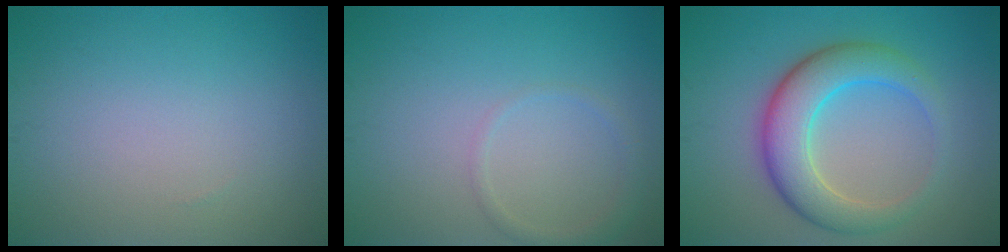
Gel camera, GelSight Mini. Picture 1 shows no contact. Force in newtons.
{"total": 1.4, "press": 1.4, "slide": 0.1}
{"total": 6.3, "press": 6.3, "slide": 0.5}